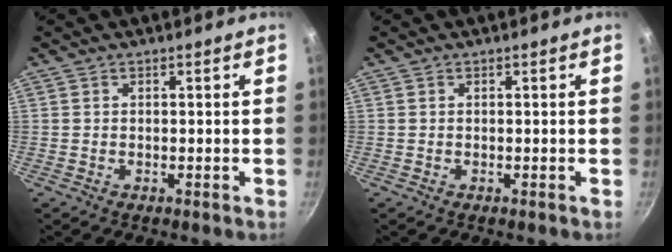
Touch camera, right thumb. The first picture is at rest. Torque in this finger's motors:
{"motor_torque": [-0.23, 0.24, -0.03, -0.02, 0.00]}